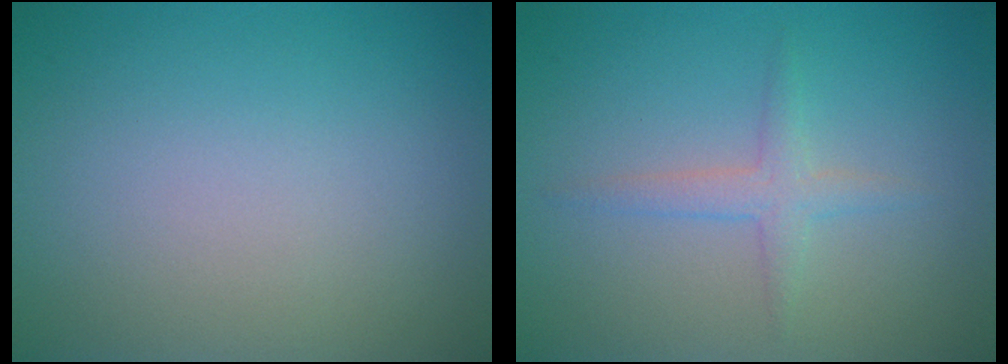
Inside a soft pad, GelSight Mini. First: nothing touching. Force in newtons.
{"total": 1.7, "press": 1.7, "slide": 0.0}